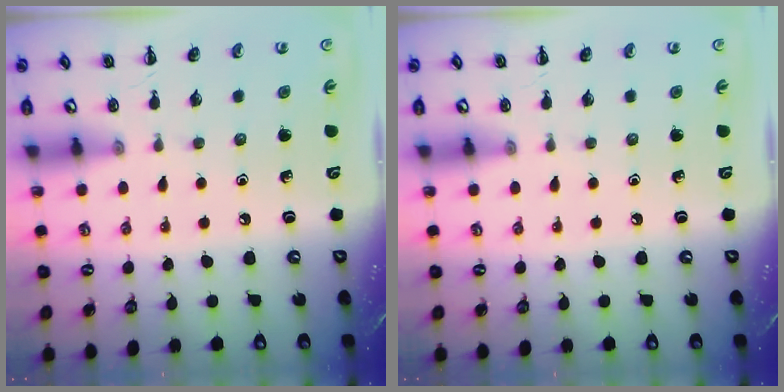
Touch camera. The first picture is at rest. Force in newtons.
{"total": 0.0}